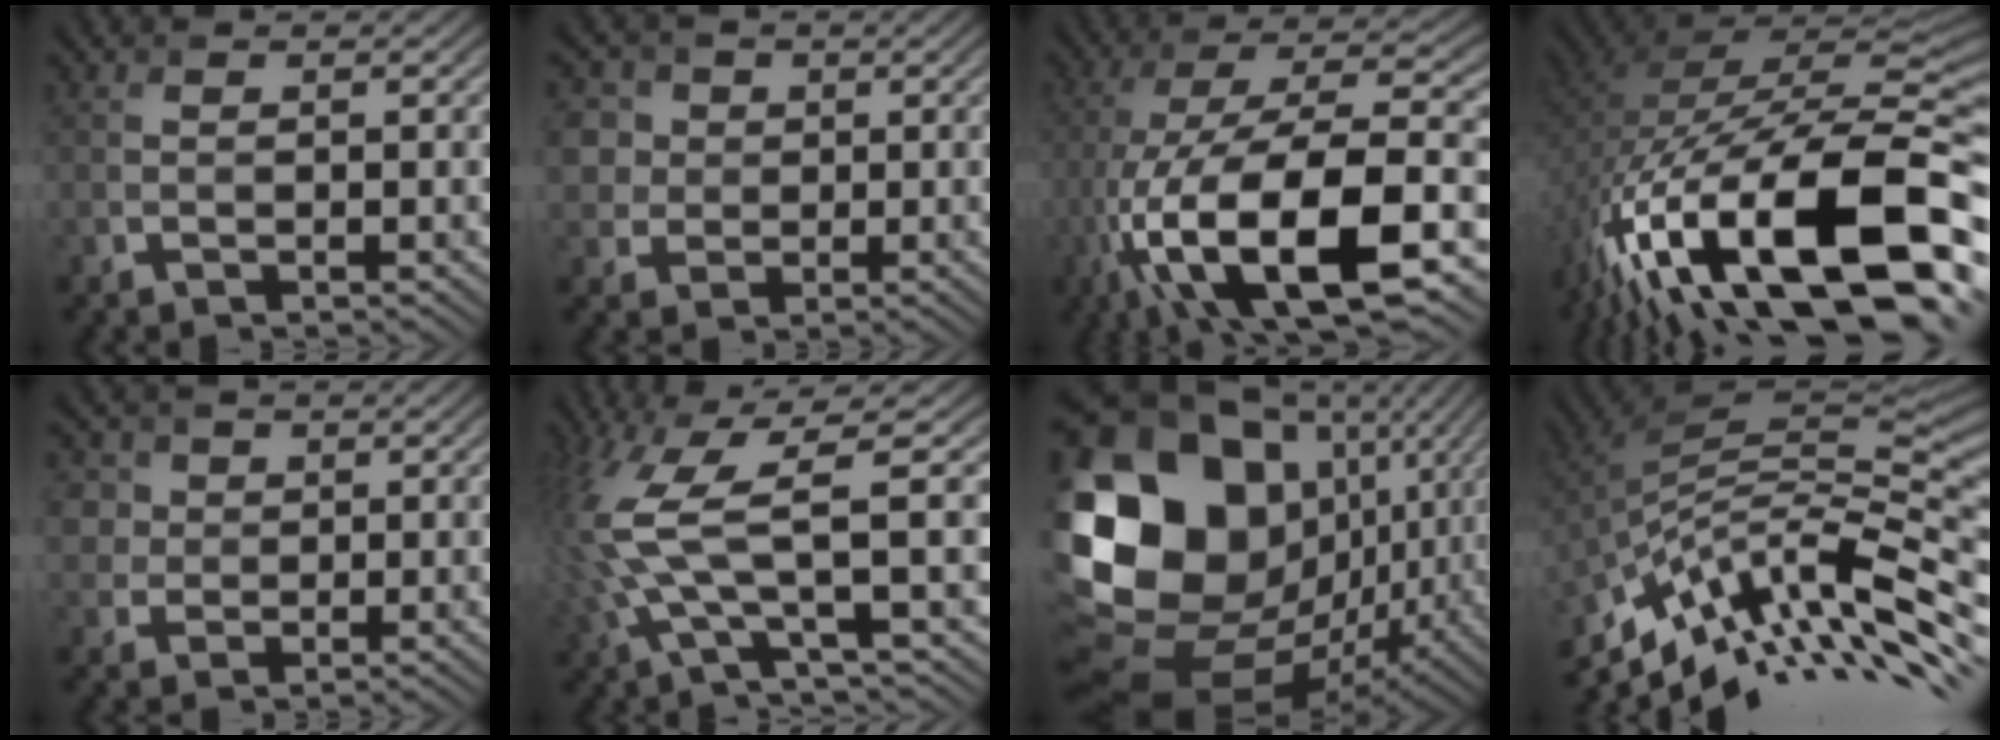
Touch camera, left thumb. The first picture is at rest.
{"total": 7.0, "force": [2.6, 6.0, 2.5], "torque": [-0.089, 0.017, 0.040]}
{"total": 17.8, "force": [-7.3, 6.7, 14.8], "torque": [-0.279, -0.011, -0.133]}
{"total": 20.2, "force": [-9.2, 8.9, 15.6], "torque": [-0.290, -0.017, -0.147]}
{"total": 5.9, "force": [2.4, 5.0, 1.9], "torque": [-0.073, 0.009, 0.039]}
{"total": 9.7, "force": [0.9, 2.1, 9.4], "torque": [-0.222, 0.002, 0.014]}
{"total": 21.5, "force": [1.6, 15.9, 14.4], "torque": [-0.345, -0.025, 0.056]}
{"total": 13.6, "force": [-5.6, 4.0, 11.7], "torque": [-0.228, 0.008, -0.106]}